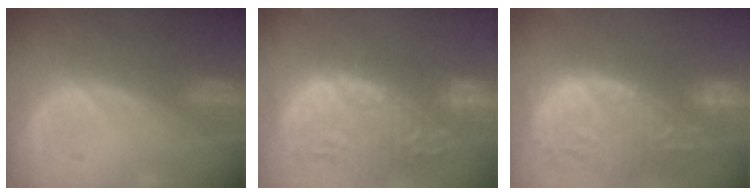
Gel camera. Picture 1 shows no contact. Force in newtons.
{"total": 14.6, "press": 12.6, "slide": 7.4}
{"total": 15.9, "press": 13.1, "slide": 9.0}